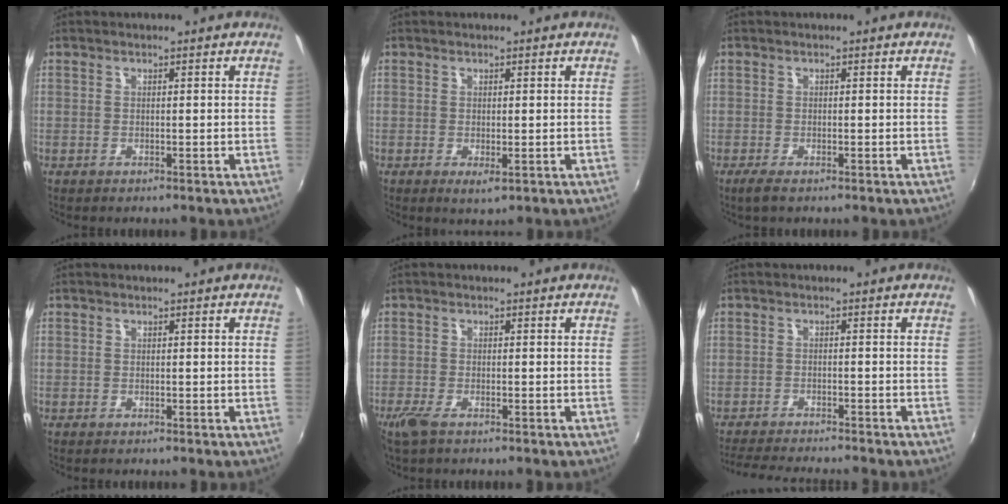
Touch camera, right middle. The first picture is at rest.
{"total": 1.6, "force": [-0.1, 0.6, 1.5], "torque": [-0.026, -0.006, -0.001]}
{"total": 1.8, "force": [-1.1, 0.2, 1.4], "torque": [-0.029, -0.008, -0.021]}
{"total": 0.0}
{"total": 3.3, "force": [-2.3, 0.9, 2.1], "torque": [-0.053, -0.010, -0.045]}
{"total": 8.6, "force": [-8.0, 0.4, 3.2], "torque": [-0.081, -0.018, -0.130]}